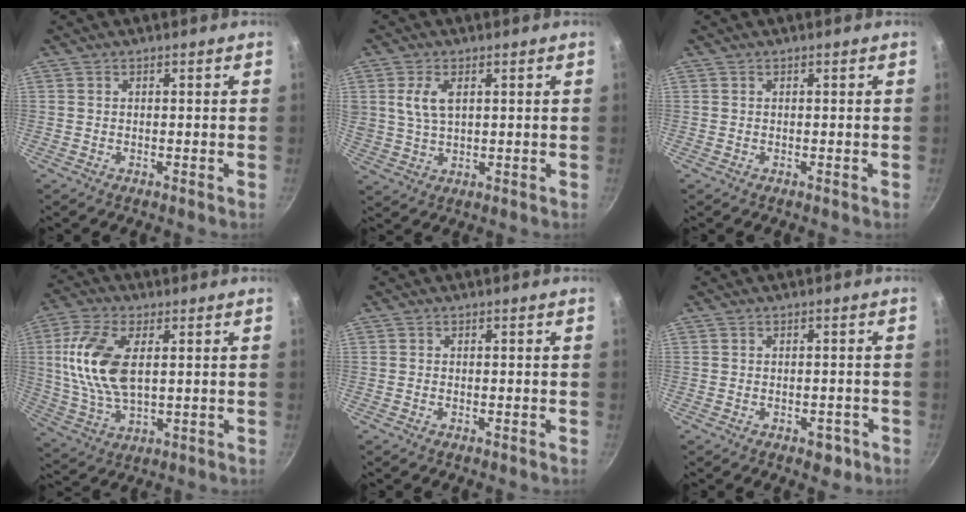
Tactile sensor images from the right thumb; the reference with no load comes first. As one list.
[{"total": 5.9, "force": [1.9, 3.1, 4.6], "torque": [-0.090, -0.006, 0.040]}, {"total": 0.0}, {"total": 14.2, "force": [2.6, 7.3, 11.8], "torque": [-0.238, -0.003, 0.052]}, {"total": 0.0}, {"total": 3.1, "force": [-1.6, 1.8, 1.9], "torque": [-0.009, 0.015, -0.011]}]